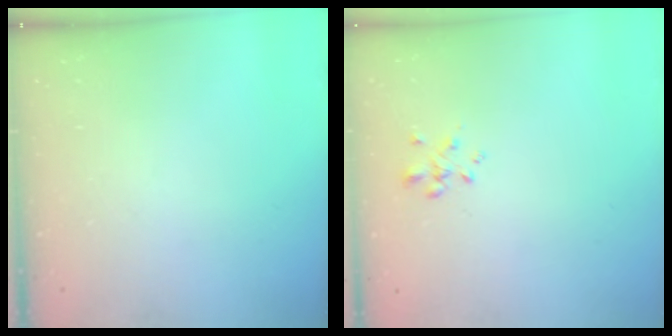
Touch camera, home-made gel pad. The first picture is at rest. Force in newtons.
{"total": 0.6, "press": 0.5, "slide": 0.3}